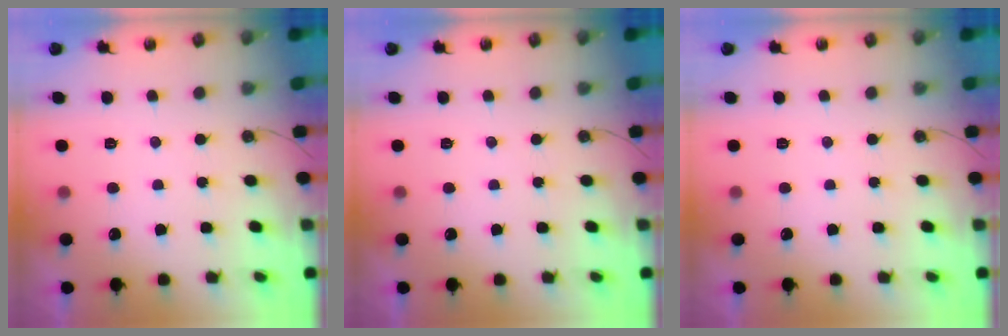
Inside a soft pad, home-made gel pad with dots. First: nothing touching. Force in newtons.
{"total": 0.0}
{"total": 0.0}